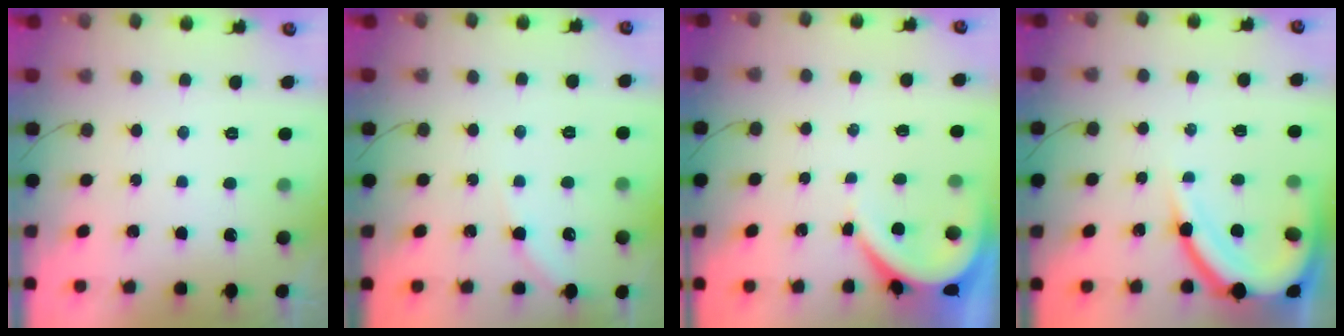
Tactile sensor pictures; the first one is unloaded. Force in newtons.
{"total": 4.1, "press": 4.1, "slide": 0.5}
{"total": 3.7, "press": 3.7, "slide": 0.5}
{"total": 11.4, "press": 11.3, "slide": 1.2}